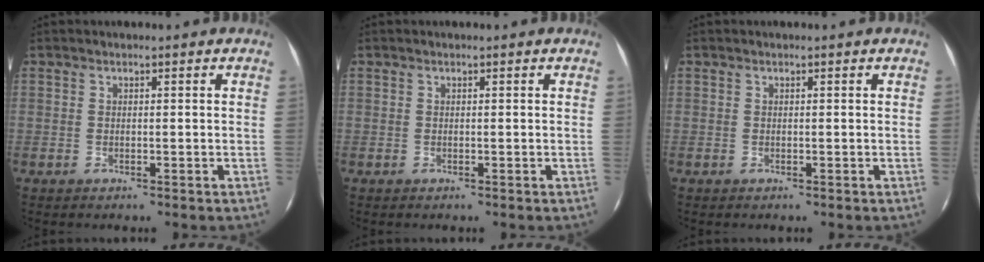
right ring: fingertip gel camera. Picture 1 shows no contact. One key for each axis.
{"total": 0.0}
{"total": 0.0}